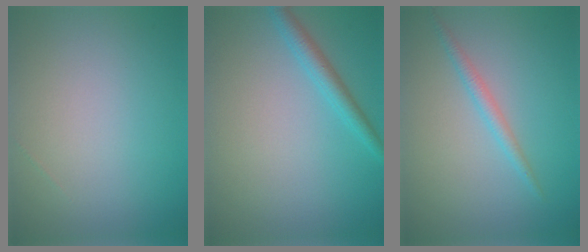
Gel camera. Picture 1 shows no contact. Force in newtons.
{"total": 2.2, "press": 2.2, "slide": 0.1}
{"total": 1.4, "press": 1.4, "slide": 0.1}